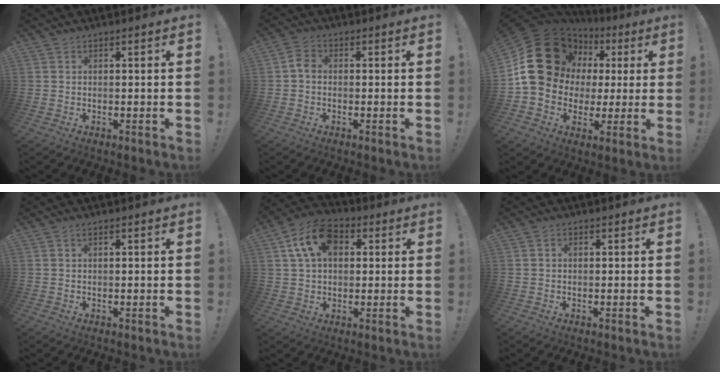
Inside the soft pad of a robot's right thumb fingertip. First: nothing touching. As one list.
[{"total": 3.5, "force": [-0.5, 2.5, 2.4], "torque": [-0.042, 0.013, -0.007]}, {"total": 22.4, "force": [6.3, 17.8, 12.0], "torque": [-0.183, -0.035, 0.150]}, {"total": 0.8, "force": [0.3, 0.1, 0.7], "torque": [-0.012, 0.000, 0.005]}, {"total": 12.8, "force": [4.6, 8.4, 8.4], "torque": [-0.147, 0.005, 0.092]}, {"total": 0.6, "force": [0.0, 0.4, 0.4], "torque": [-0.011, 0.003, 0.001]}]